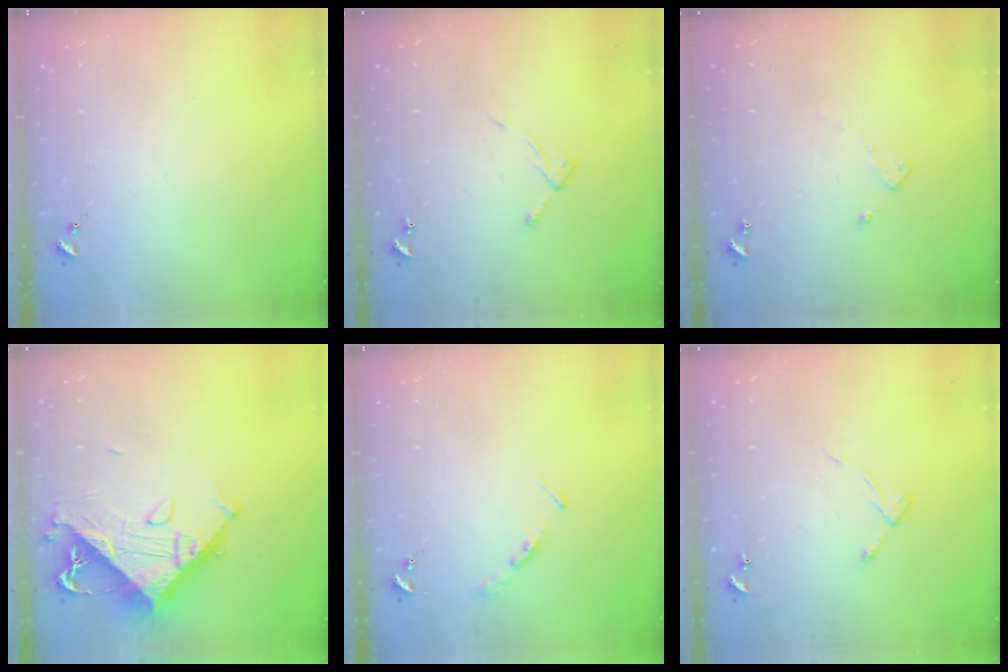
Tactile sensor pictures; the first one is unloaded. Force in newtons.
{"total": 5.4, "press": 5.4, "slide": 0.4}
{"total": 5.8, "press": 5.8, "slide": 0.5}
{"total": 13.1, "press": 13.0, "slide": 1.5}
{"total": 3.5, "press": 3.5, "slide": 0.3}
{"total": 5.4, "press": 5.4, "slide": 0.4}